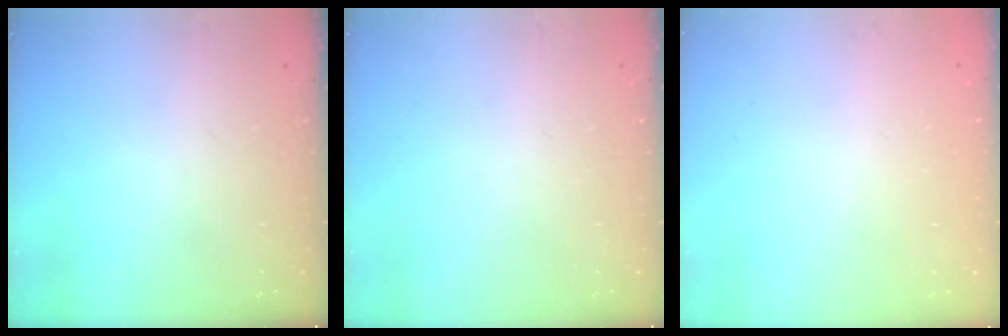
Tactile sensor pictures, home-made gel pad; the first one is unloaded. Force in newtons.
{"total": 0.0}
{"total": 0.0}